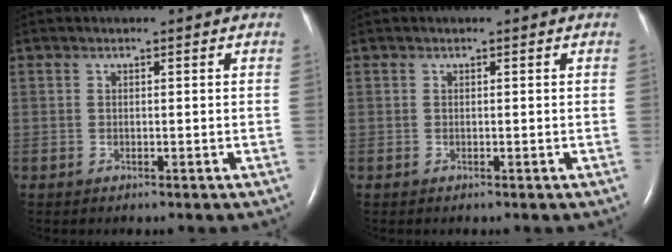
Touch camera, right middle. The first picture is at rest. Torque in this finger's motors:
{"motor_torque": [0.00, 0.00, 0.00, 0.00]}